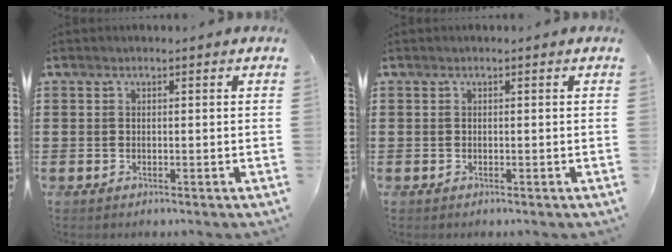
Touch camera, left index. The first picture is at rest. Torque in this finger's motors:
{"motor_torque": [0.00, 0.00, 0.01, 0.00]}